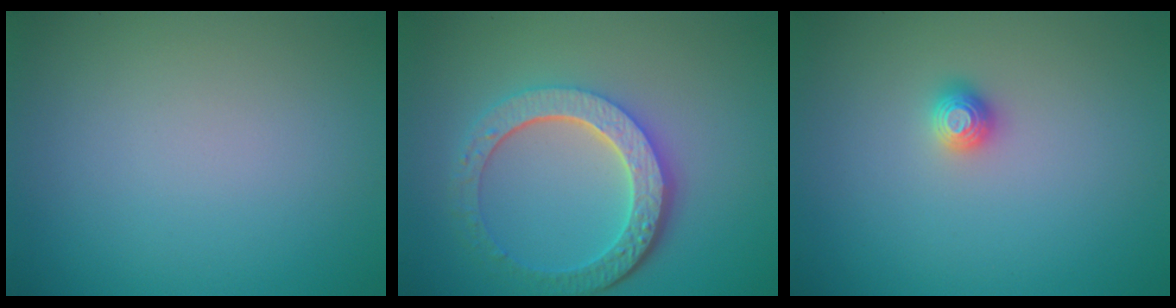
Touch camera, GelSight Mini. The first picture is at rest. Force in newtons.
{"total": 6.0, "press": 4.5, "slide": 3.9}
{"total": 1.2, "press": 1.1, "slide": 0.3}